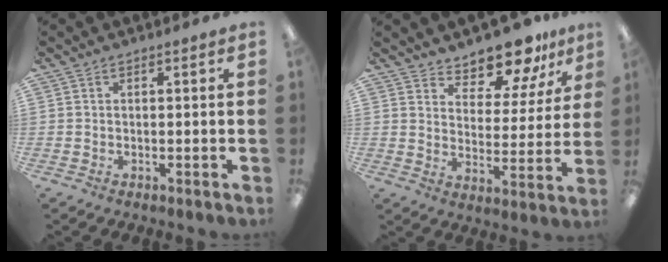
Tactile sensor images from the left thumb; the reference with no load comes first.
{"total": 11.9, "force": [10.9, 3.7, 2.9], "torque": [-0.047, -0.090, 0.200]}